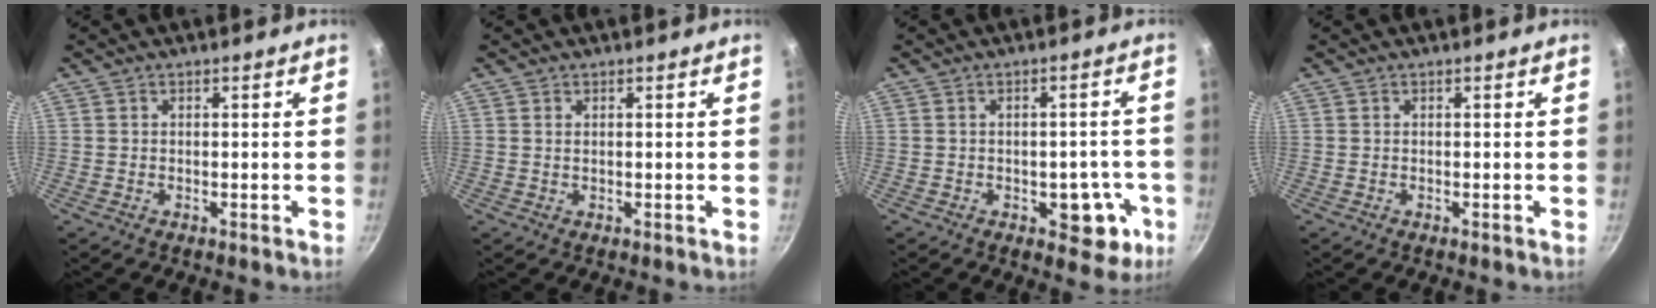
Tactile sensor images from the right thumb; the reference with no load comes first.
{"total": 0.6, "force": [0.3, 0.3, 0.5], "torque": [-0.008, 0.001, 0.005]}
{"total": 8.1, "force": [-2.8, 4.8, 5.9], "torque": [-0.031, 0.020, -0.031]}
{"total": 0.0}